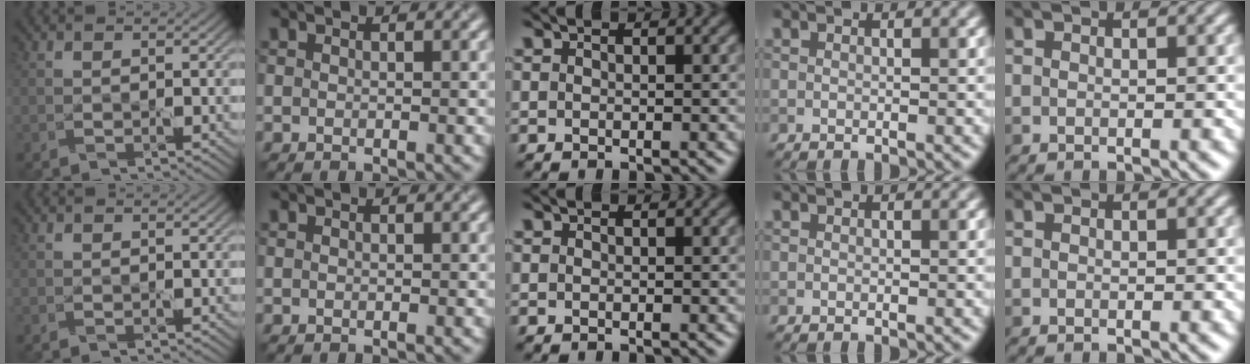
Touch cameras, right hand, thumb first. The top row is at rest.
{}